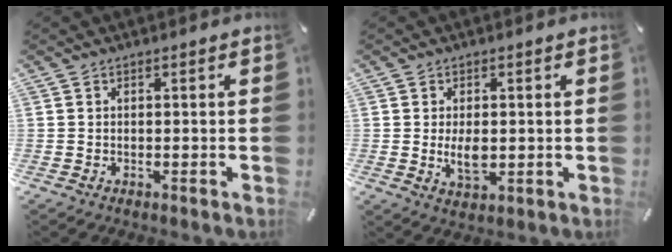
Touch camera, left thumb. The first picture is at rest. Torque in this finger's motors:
{"motor_torque": [0.88, 1.45, 0.09, 0.00, 0.01]}